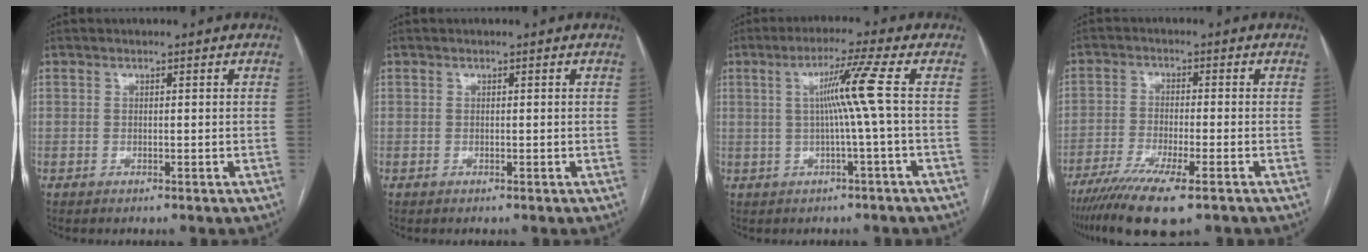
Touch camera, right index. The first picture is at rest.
{"total": 0.0}
{"total": 6.4, "force": [0.4, -2.2, 6.0], "torque": [-0.107, 0.007, 0.012]}
{"total": 11.9, "force": [-8.3, 1.3, 8.4], "torque": [-0.146, -0.028, -0.135]}